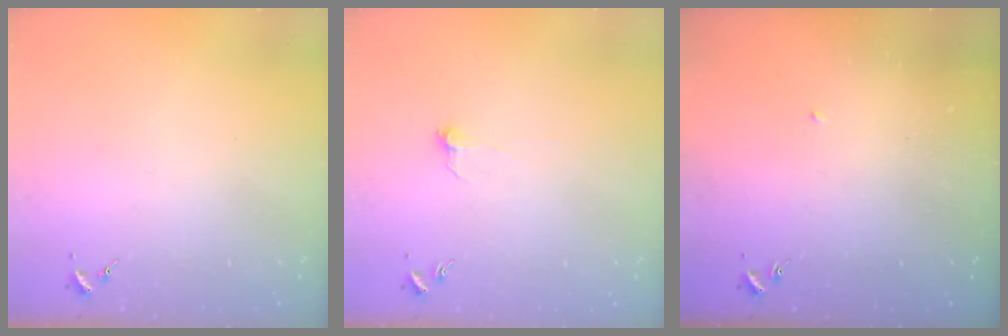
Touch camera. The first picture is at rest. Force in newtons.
{"total": 3.9, "press": 3.9, "slide": 0.2}
{"total": 2.3, "press": 2.3, "slide": 0.1}